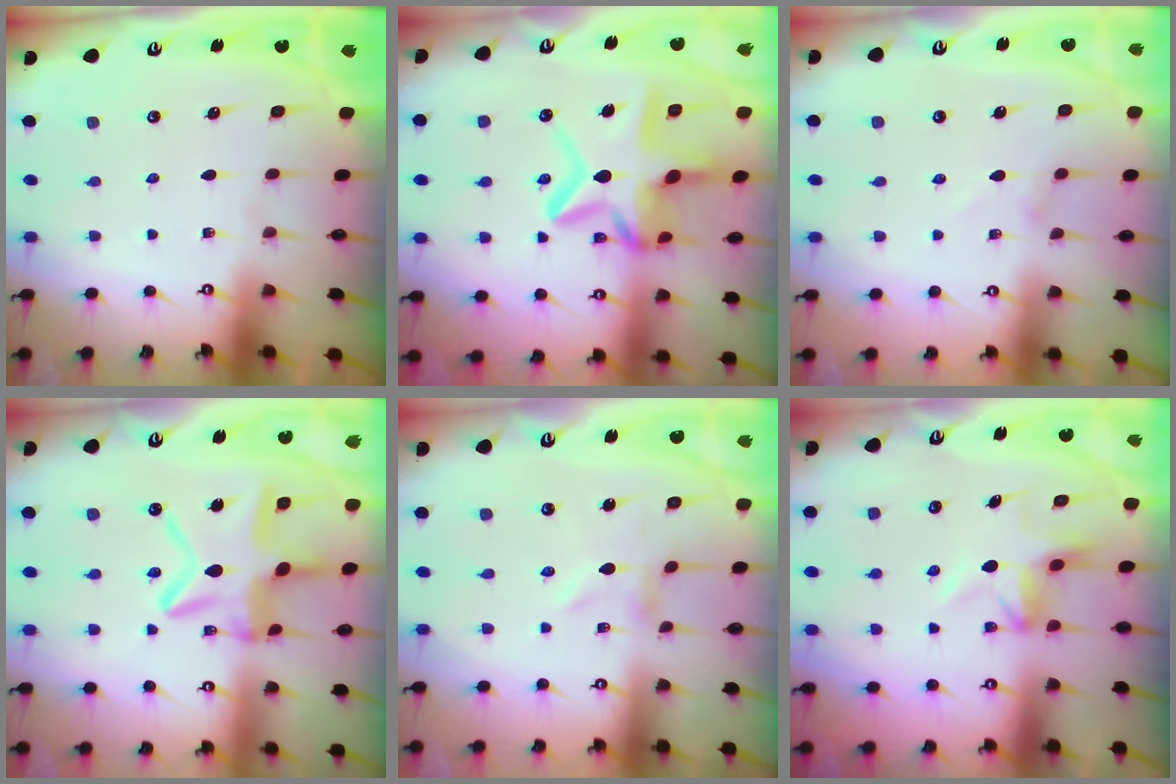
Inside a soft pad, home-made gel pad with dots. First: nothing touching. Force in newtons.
{"total": 15.5, "press": 15.4, "slide": 1.6}
{"total": 0.0}
{"total": 13.8, "press": 13.8, "slide": 1.4}
{"total": 0.0}
{"total": 4.6, "press": 4.6, "slide": 0.2}